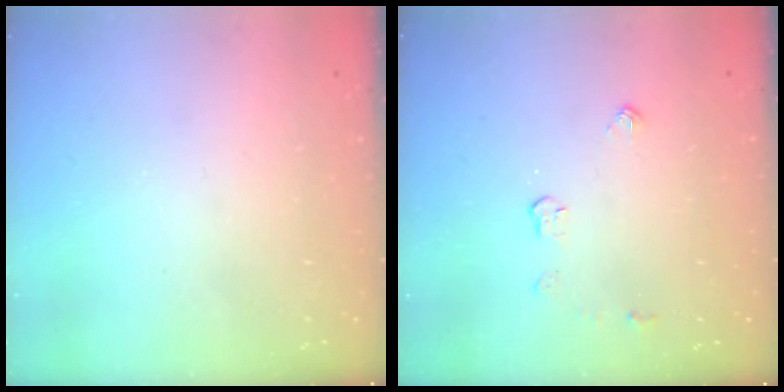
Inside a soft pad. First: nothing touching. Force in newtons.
{"total": 3.8, "press": 3.8, "slide": 0.6}